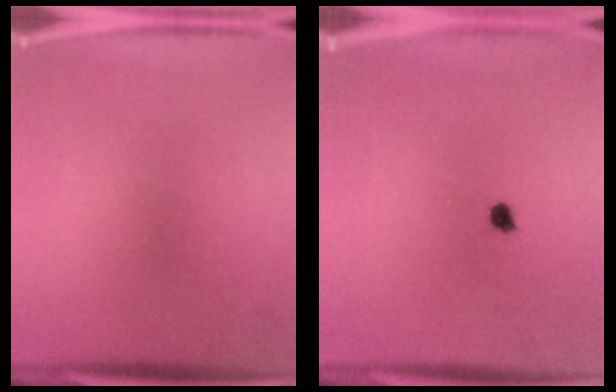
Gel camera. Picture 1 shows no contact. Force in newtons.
{"total": 1.4}